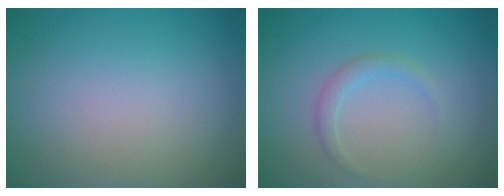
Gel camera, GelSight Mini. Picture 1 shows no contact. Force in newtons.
{"total": 1.3, "press": 1.3, "slide": 0.1}